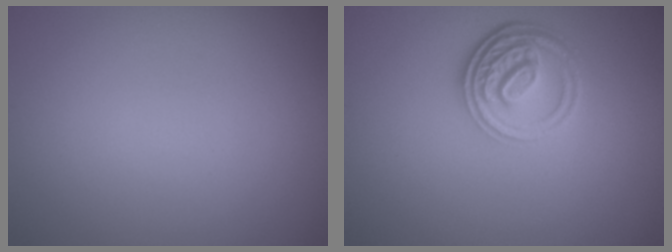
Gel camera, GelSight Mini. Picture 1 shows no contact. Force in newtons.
{"total": 4.5, "press": 3.3, "slide": 3.0}